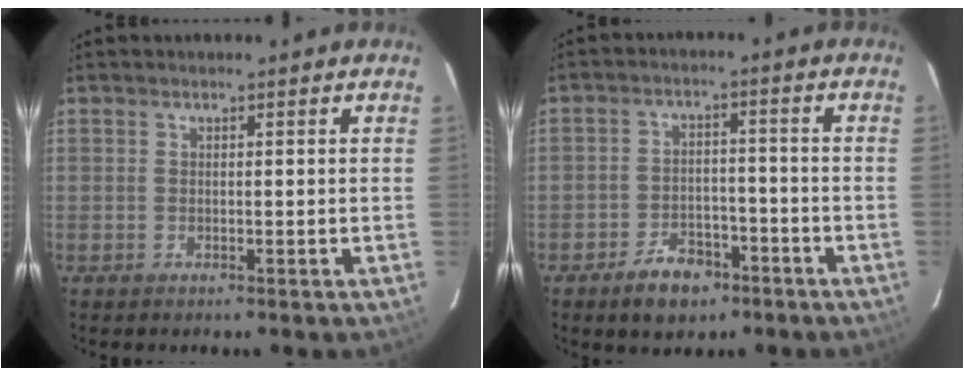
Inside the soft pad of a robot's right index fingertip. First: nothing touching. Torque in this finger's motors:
{"motor_torque": [0.54, -0.55, 0.10, -0.08]}